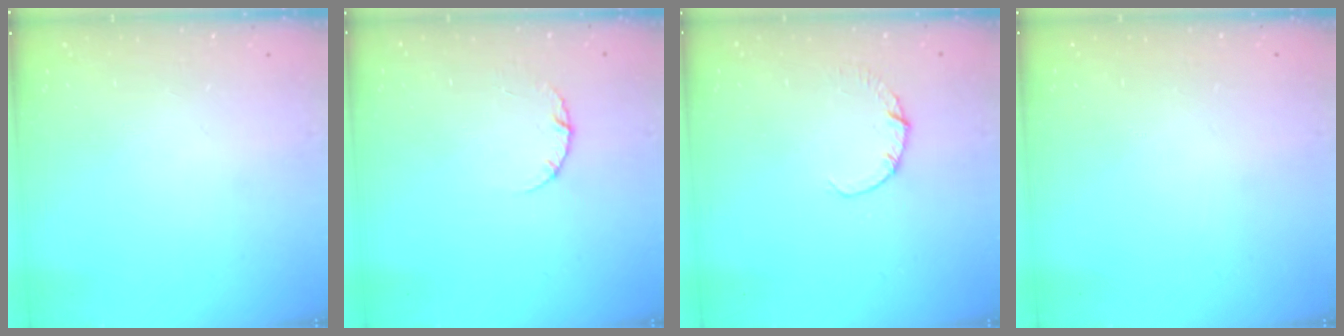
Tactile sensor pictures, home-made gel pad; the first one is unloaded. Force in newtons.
{"total": 2.6, "press": 2.6, "slide": 0.3}
{"total": 1.9, "press": 1.9, "slide": 0.3}
{"total": 2.5, "press": 2.5, "slide": 0.2}